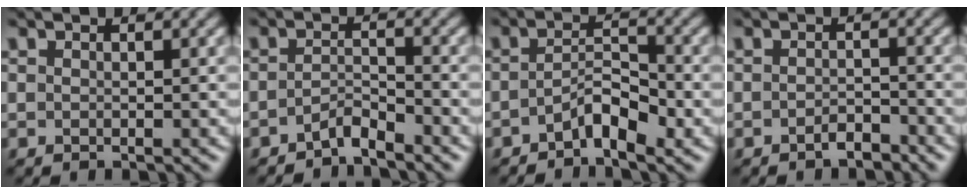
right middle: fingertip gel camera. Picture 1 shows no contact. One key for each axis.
{"total": 1.9, "fx": -1.8, "fy": 0.2, "fz": 0.8, "tx": -0.015, "ty": 0.008, "tz": -0.037}
{"total": 3.0, "fx": -1.8, "fy": 1.0, "fz": 2.2, "tx": -0.037, "ty": 0.011, "tz": -0.035}
{"total": 1.4, "fx": -1.1, "fy": 0.5, "fz": 0.7, "tx": -0.012, "ty": 0.005, "tz": -0.023}